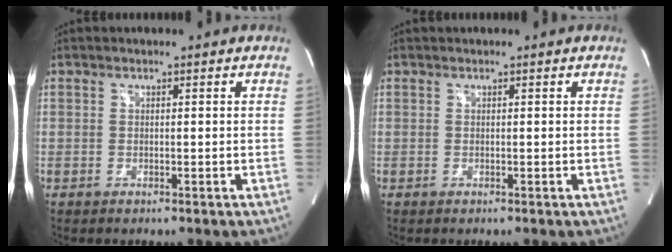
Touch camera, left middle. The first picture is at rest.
{"total": 0.0}